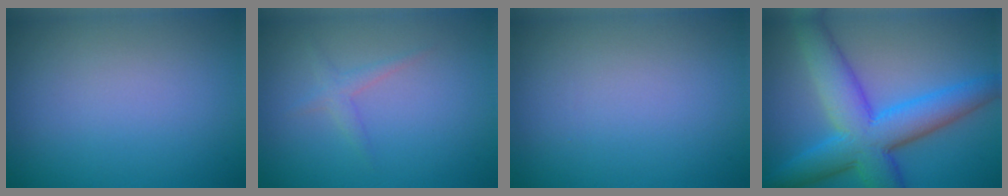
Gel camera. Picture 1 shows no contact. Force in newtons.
{"total": 1.3, "press": 1.3, "slide": 0.1}
{"total": 0.0}
{"total": 9.2, "press": 9.2, "slide": 0.2}